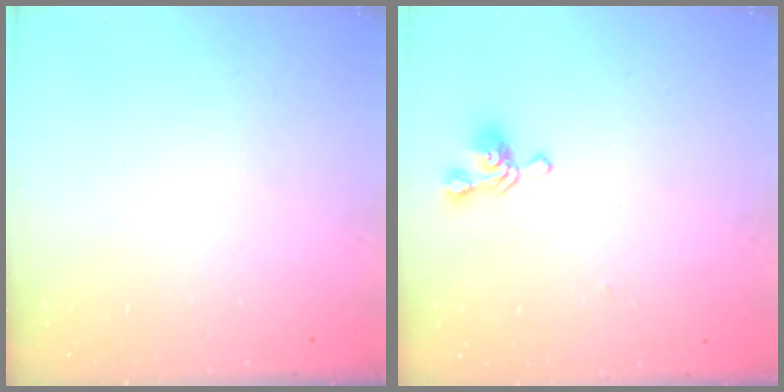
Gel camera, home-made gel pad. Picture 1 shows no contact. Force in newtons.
{"total": 2.7, "press": 2.6, "slide": 0.6}